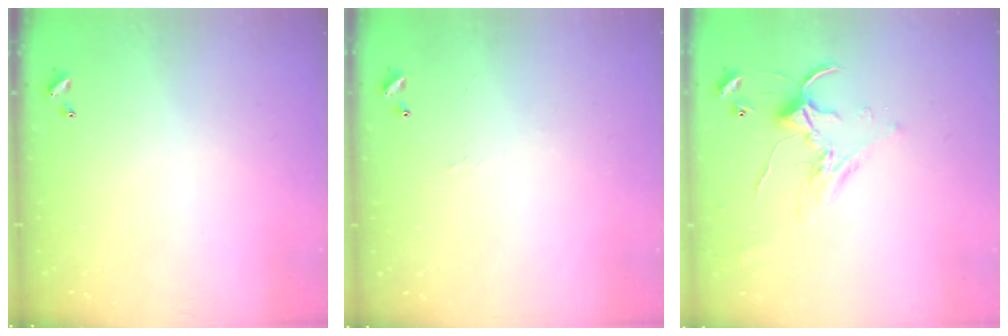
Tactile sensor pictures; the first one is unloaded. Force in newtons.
{"total": 3.2, "press": 3.2, "slide": 0.5}
{"total": 1.5, "press": 1.5, "slide": 0.3}